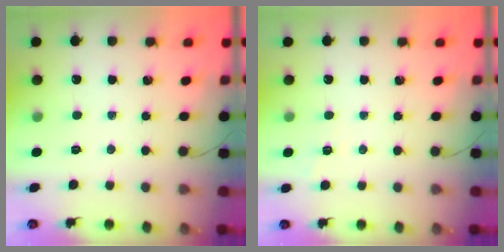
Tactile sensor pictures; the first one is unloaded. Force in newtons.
{"total": 1.9, "press": 1.3, "slide": 1.4}